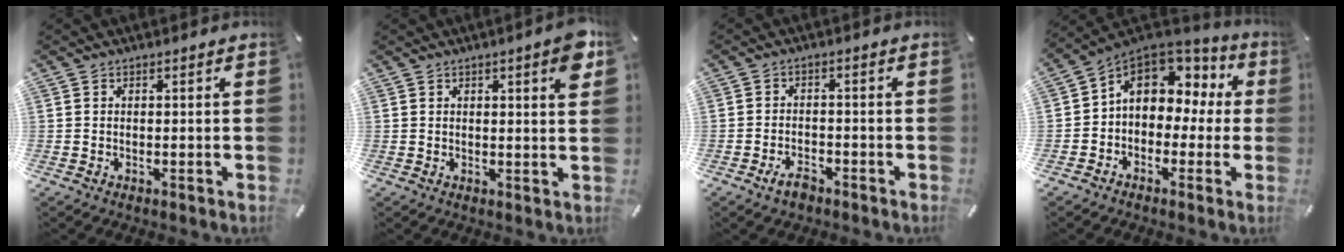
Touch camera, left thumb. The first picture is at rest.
{"total": 5.1, "force": [2.2, 1.1, 4.5], "torque": [-0.065, -0.008, 0.032]}
{"total": 4.1, "force": [-2.8, 2.0, 2.1], "torque": [-0.046, 0.012, -0.054]}
{"total": 10.8, "force": [3.6, 8.1, 6.1], "torque": [-0.112, -0.009, 0.069]}